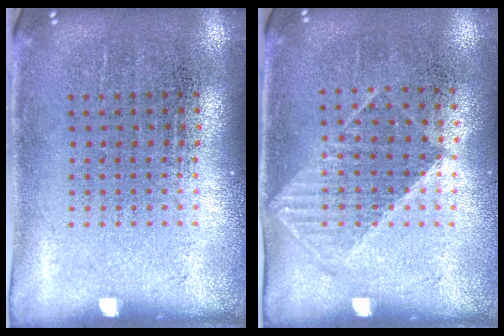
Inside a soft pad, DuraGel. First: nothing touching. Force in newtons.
{"total": 1.0, "press": 0.9, "slide": 0.5}